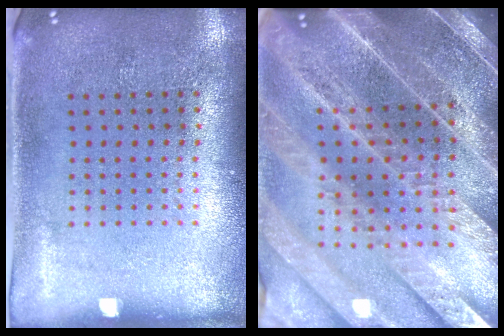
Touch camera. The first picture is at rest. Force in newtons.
{"total": 4.4, "press": 4.0, "slide": 1.9}